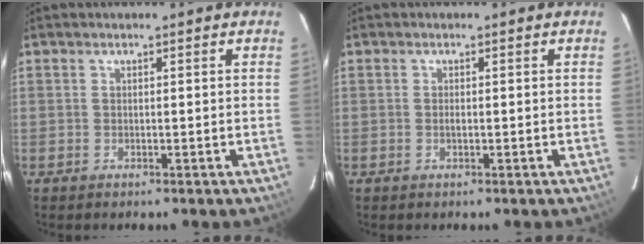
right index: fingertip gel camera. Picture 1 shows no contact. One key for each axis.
{"total": 0.7, "fx": -0.2, "fy": 0.4, "fz": 0.5, "tx": -0.010, "ty": -0.001, "tz": -0.003}